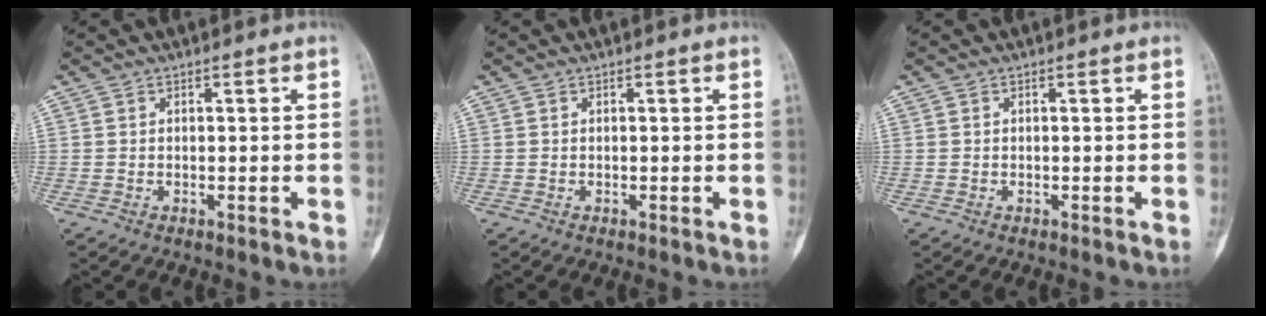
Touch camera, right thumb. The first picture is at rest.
{"total": 0.0}
{"total": 0.0}